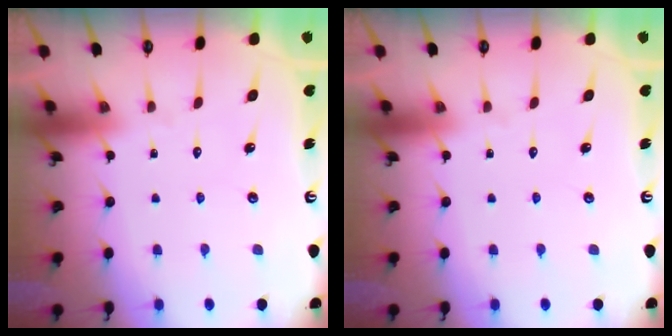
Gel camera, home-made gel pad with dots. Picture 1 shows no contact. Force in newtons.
{"total": 0.0}